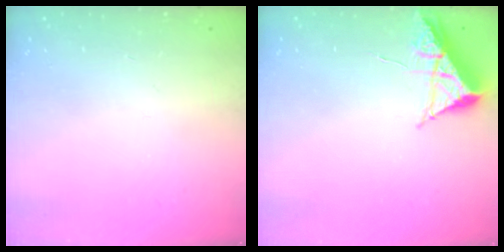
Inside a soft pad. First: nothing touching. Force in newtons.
{"total": 7.9, "press": 7.9, "slide": 0.8}